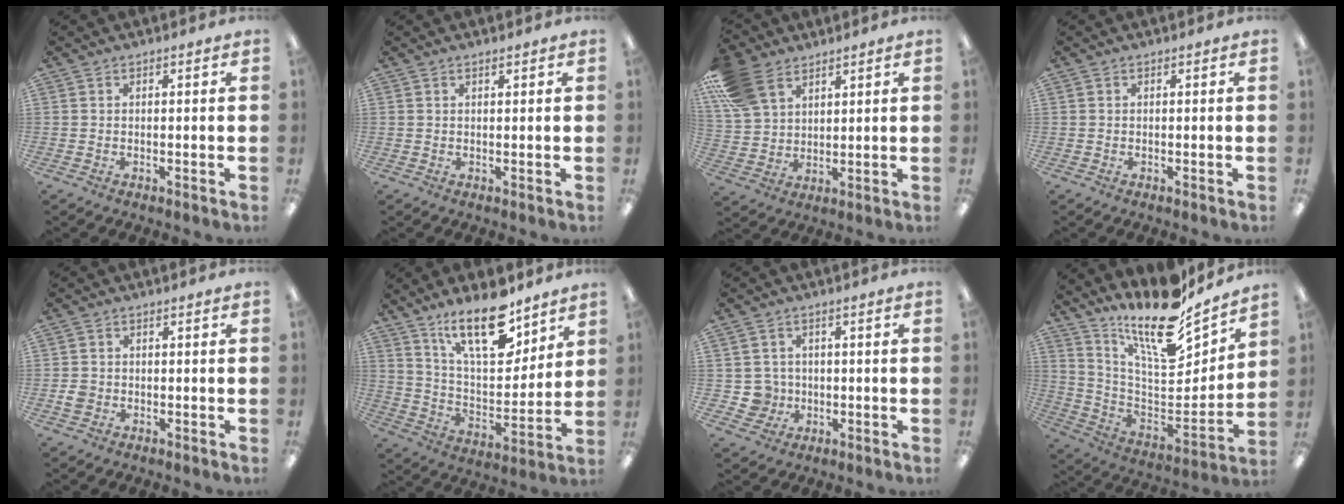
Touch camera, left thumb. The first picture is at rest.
{"total": 0.8, "force": [0.7, 0.1, 0.3], "torque": [-0.008, 0.000, 0.012]}
{"total": 12.2, "force": [7.5, 7.8, 5.6], "torque": [-0.137, -0.018, 0.148]}
{"total": 0.0}
{"total": 2.6, "force": [-0.4, 2.3, 1.0], "torque": [-0.009, 0.001, -0.009]}
{"total": 19.4, "force": [12.7, 7.9, 12.3], "torque": [-0.197, -0.069, 0.213]}
{"total": 5.4, "force": [-0.1, 5.3, 0.9], "torque": [-0.036, 0.006, 0.000]}
{"total": 18.8, "force": [15.1, 5.1, 10.0], "torque": [-0.173, -0.124, 0.258]}